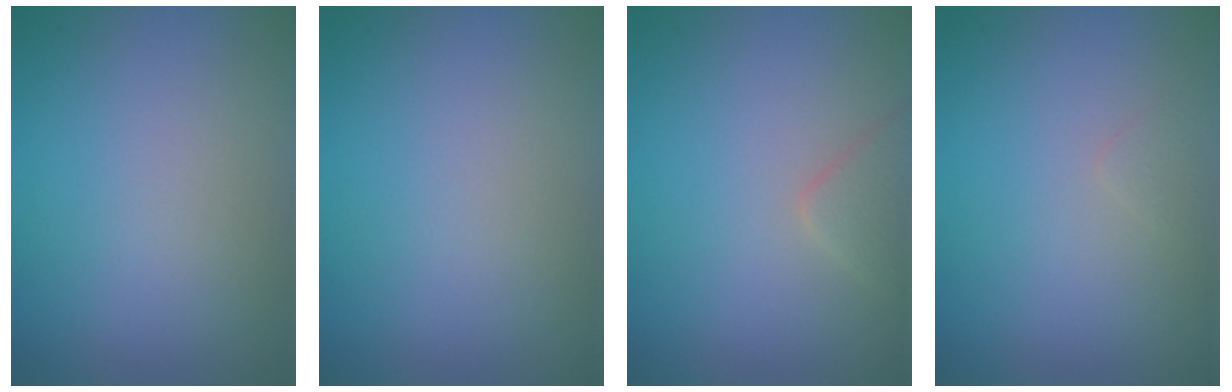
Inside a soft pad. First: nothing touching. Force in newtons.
{"total": 0.0}
{"total": 1.6, "press": 1.6, "slide": 0.1}
{"total": 0.6, "press": 0.6, "slide": 0.0}